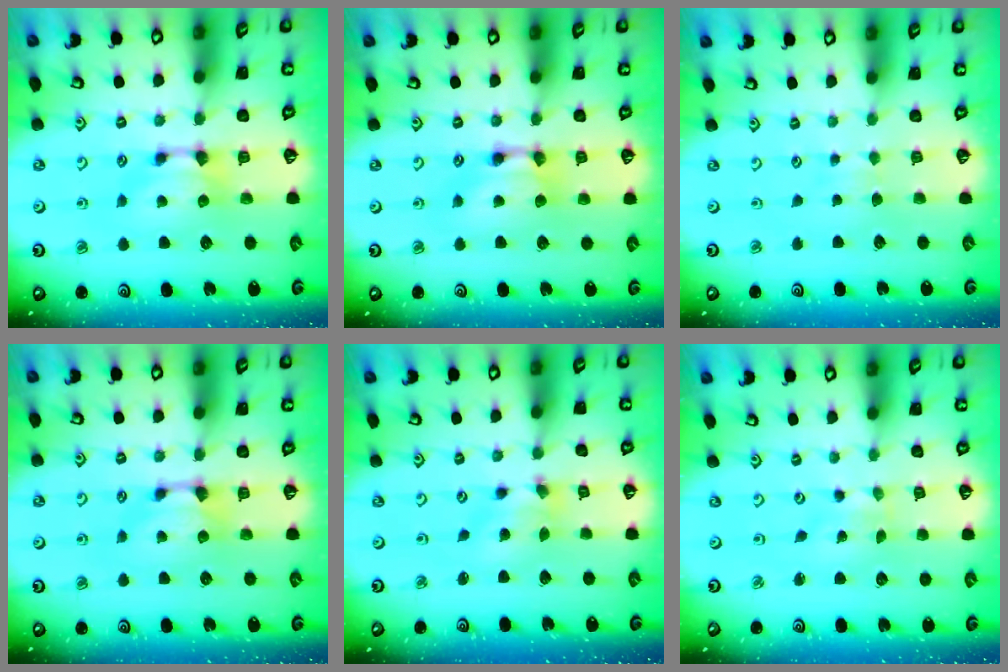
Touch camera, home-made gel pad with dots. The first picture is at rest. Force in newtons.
{"total": 1.8, "press": 1.8, "slide": 0.1}
{"total": 3.3, "press": 3.3, "slide": 0.5}
{"total": 0.9, "press": 0.3, "slide": 0.8}
{"total": 1.8, "press": 1.3, "slide": 1.2}
{"total": 5.4, "press": 5.4, "slide": 0.7}